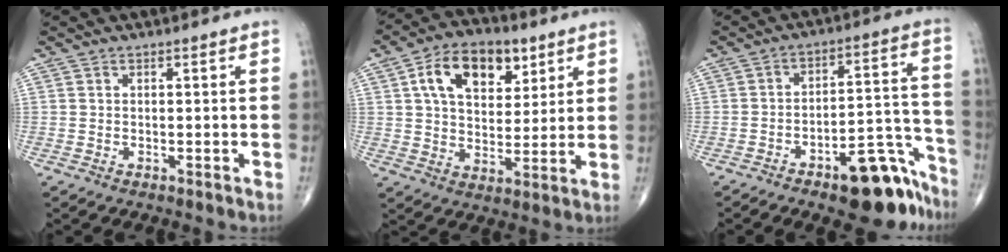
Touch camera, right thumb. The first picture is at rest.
{"total": 14.6, "force": [6.1, 8.9, 9.8], "torque": [-0.128, -0.011, 0.103]}
{"total": 15.1, "force": [-9.8, 5.8, 9.9], "torque": [-0.084, 0.100, -0.137]}